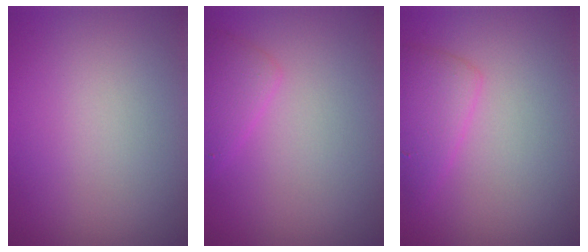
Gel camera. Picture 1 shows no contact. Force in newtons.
{"total": 1.9, "press": 1.9, "slide": 0.1}
{"total": 2.6, "press": 2.6, "slide": 0.2}